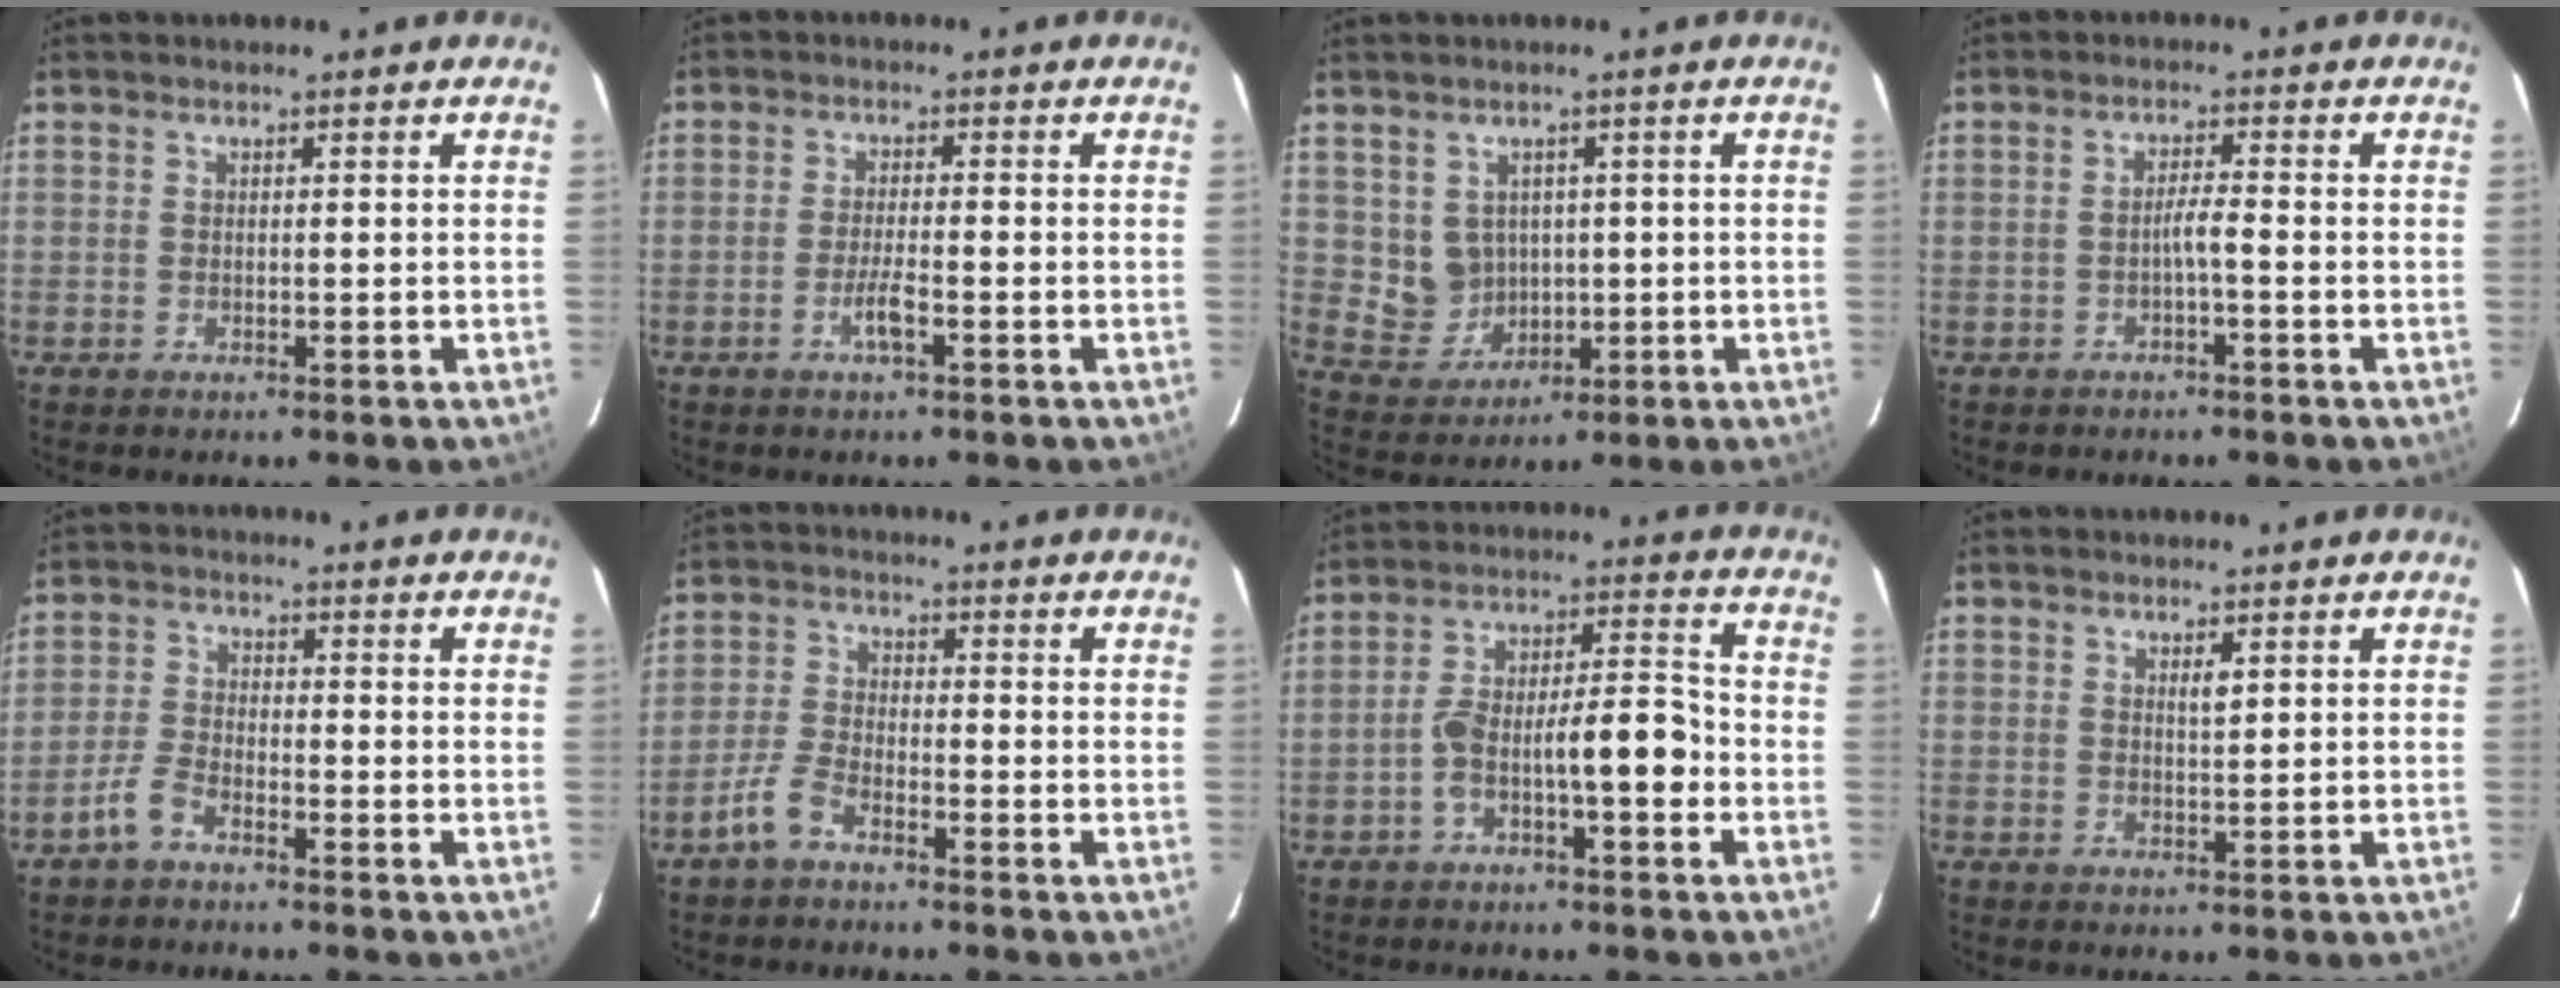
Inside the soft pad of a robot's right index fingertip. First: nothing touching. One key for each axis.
{"total": 3.0, "fx": -1.4, "fy": 0.2, "fz": 2.6, "tx": -0.052, "ty": -0.001, "tz": -0.028}
{"total": 5.7, "fx": 0.9, "fy": 5.4, "fz": 1.6, "tx": -0.032, "ty": 0.011, "tz": 0.032}
{"total": 2.2, "fx": -0.9, "fy": -0.1, "fz": 2.0, "tx": -0.034, "ty": 0.003, "tz": -0.019}
{"total": 3.8, "fx": -2.9, "fy": 1.3, "fz": 2.1, "tx": -0.055, "ty": 0.003, "tz": -0.060}
{"total": 4.7, "fx": -3.5, "fy": 1.5, "fz": 2.7, "tx": -0.071, "ty": 0.001, "tz": -0.073}
{"total": 9.3, "fx": -3.4, "fy": 2.0, "fz": 8.4, "tx": -0.144, "ty": 0.038, "tz": -0.054}
{"total": 1.2, "fx": 0.6, "fy": 0.2, "fz": 1.0, "tx": -0.021, "ty": -0.002, "tz": 0.011}